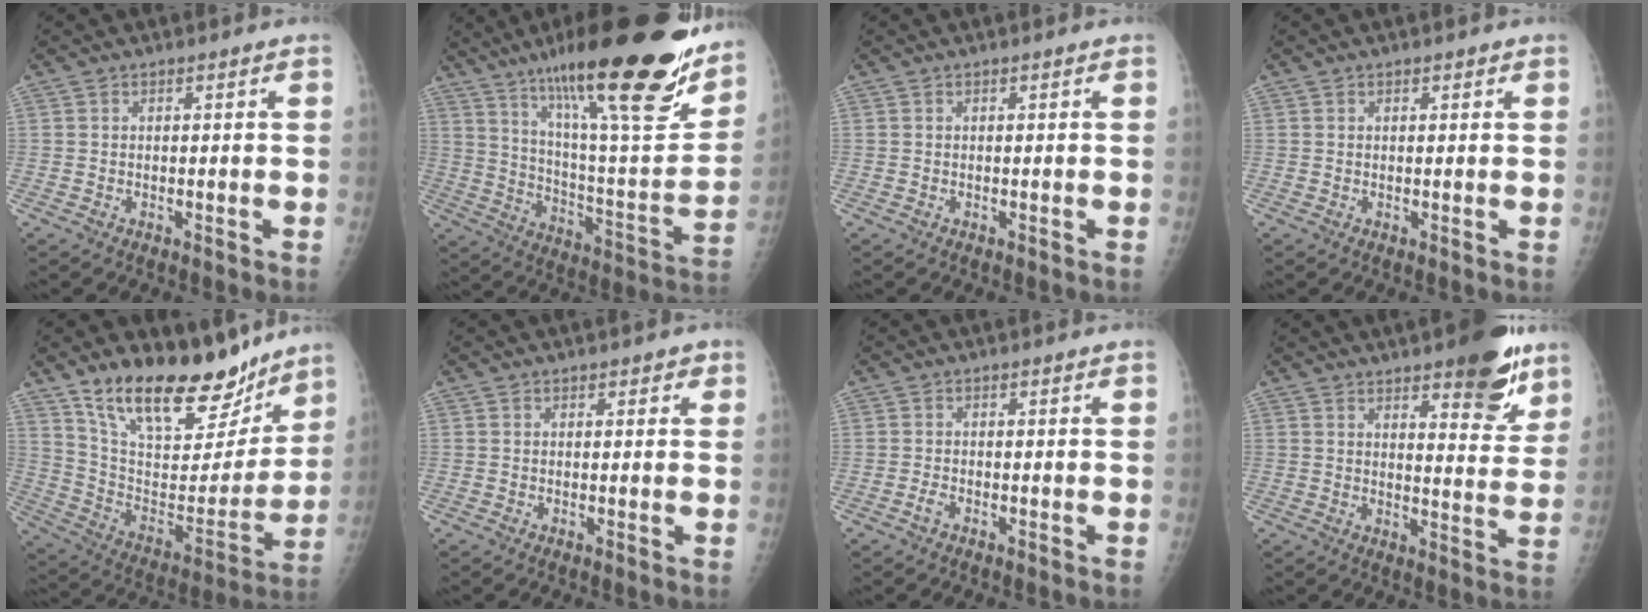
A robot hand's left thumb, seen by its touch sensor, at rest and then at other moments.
{"total": 32.2, "force": [21.2, 6.5, 23.3], "torque": [-0.336, -0.069, 0.331]}
{"total": 0.0}
{"total": 0.8, "force": [0.6, 0.5, 0.3], "torque": [0.004, -0.003, 0.004]}
{"total": 24.7, "force": [18.2, 10.1, 13.4], "torque": [-0.175, -0.082, 0.306]}
{"total": 1.7, "force": [0.9, 1.1, 0.7], "torque": [0.010, -0.002, 0.006]}
{"total": 1.1, "force": [-0.7, 0.5, 0.8], "torque": [-0.017, -0.001, -0.016]}
{"total": 13.0, "force": [8.3, 4.5, 9.0], "torque": [-0.079, -0.047, 0.111]}